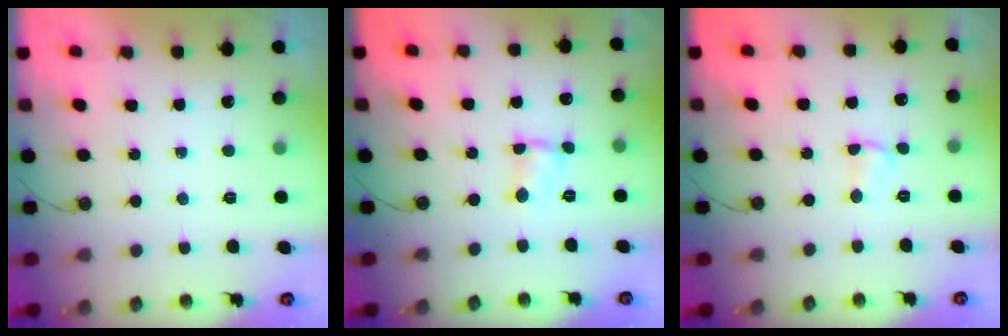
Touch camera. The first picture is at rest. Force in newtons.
{"total": 1.9, "press": 1.9, "slide": 0.2}
{"total": 1.9, "press": 1.9, "slide": 0.3}